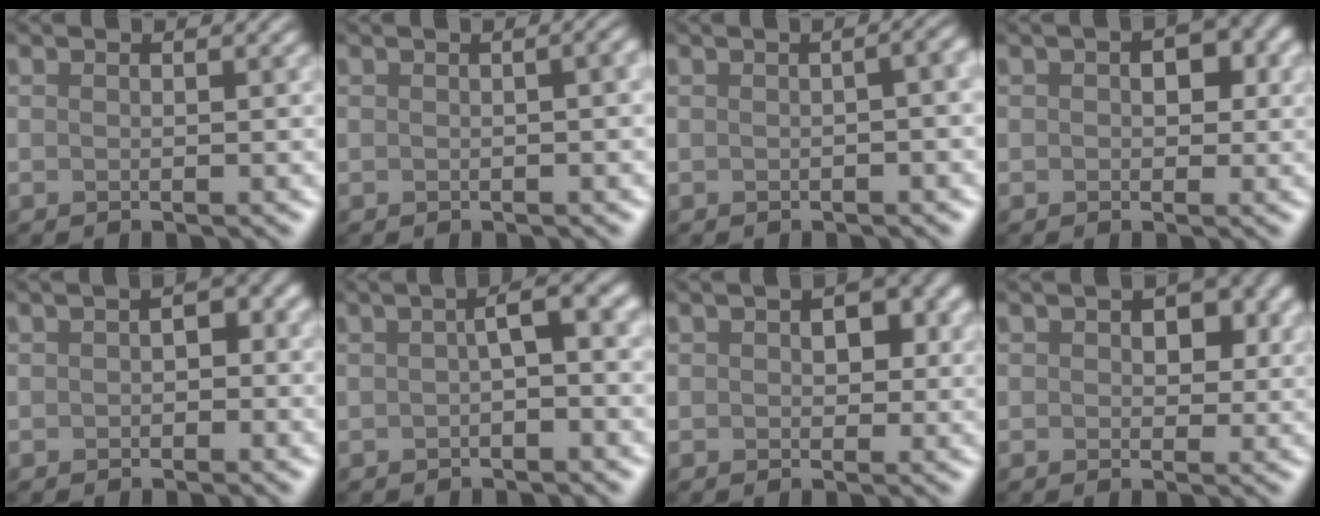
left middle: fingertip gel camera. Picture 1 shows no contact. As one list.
[{"total": 3.7, "force": [-0.5, 1.9, 3.0], "torque": [-0.014, 0.015, -0.019]}, {"total": 4.8, "force": [-1.0, 2.5, 3.9], "torque": [-0.021, 0.010, -0.024]}, {"total": 2.8, "force": [0.4, 2.0, 1.9], "torque": [-0.005, 0.006, -0.002]}, {"total": 1.7, "force": [-0.6, 1.0, 1.2], "torque": [-0.018, 0.009, -0.015]}, {"total": 3.0, "force": [-0.4, 0.6, 2.9], "torque": [-0.045, 0.015, -0.012]}, {"total": 3.0, "force": [0.5, 2.1, 2.0], "torque": [-0.006, 0.008, 0.000]}, {"total": 3.5, "force": [0.9, 2.6, 2.2], "torque": [-0.005, 0.013, 0.003]}]